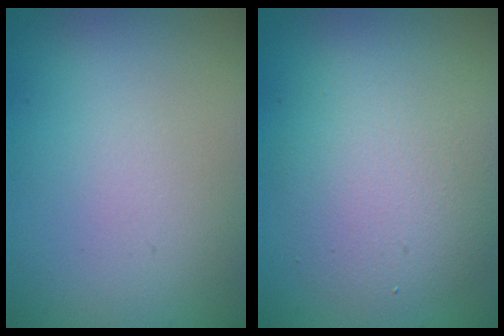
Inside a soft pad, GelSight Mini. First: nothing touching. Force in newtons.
{"total": 5.2, "press": 5.2, "slide": 0.3}